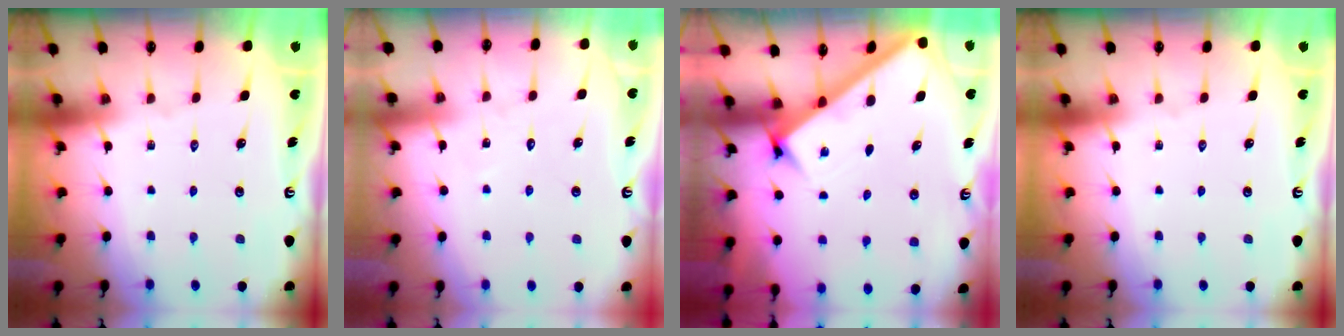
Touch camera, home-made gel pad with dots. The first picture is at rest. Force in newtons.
{"total": 4.2, "press": 4.2, "slide": 0.4}
{"total": 2.5, "press": 2.5, "slide": 0.3}
{"total": 0.0}